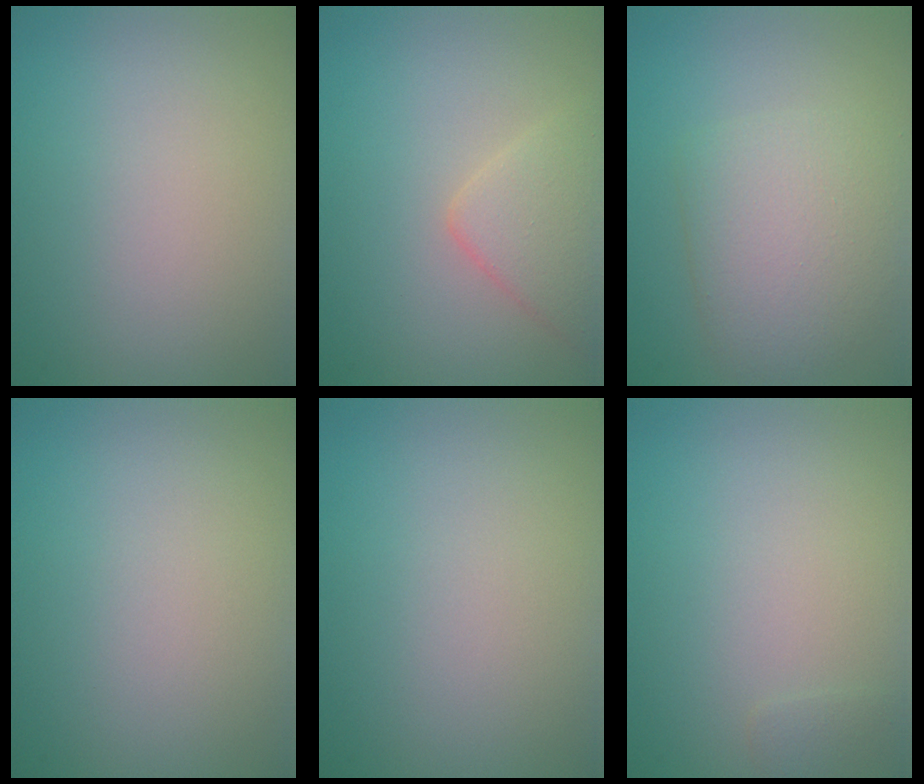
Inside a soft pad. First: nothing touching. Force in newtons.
{"total": 3.2, "press": 3.2, "slide": 0.1}
{"total": 4.8, "press": 4.7, "slide": 0.3}
{"total": 0.0}
{"total": 0.0}
{"total": 0.7, "press": 0.7, "slide": 0.0}